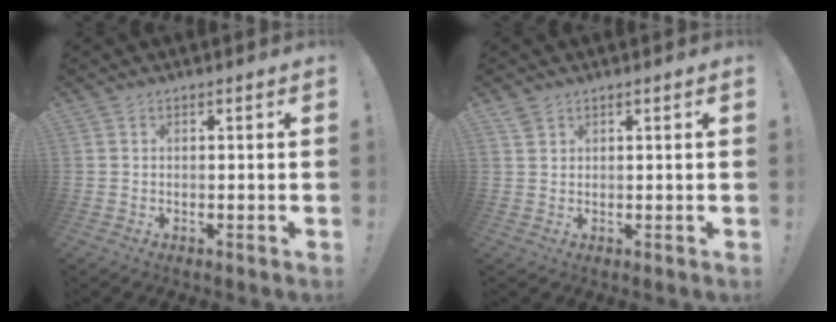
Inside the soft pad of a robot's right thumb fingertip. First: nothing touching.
{"total": 2.3, "force": [1.8, 1.1, 1.0], "torque": [-0.016, -0.007, 0.033]}